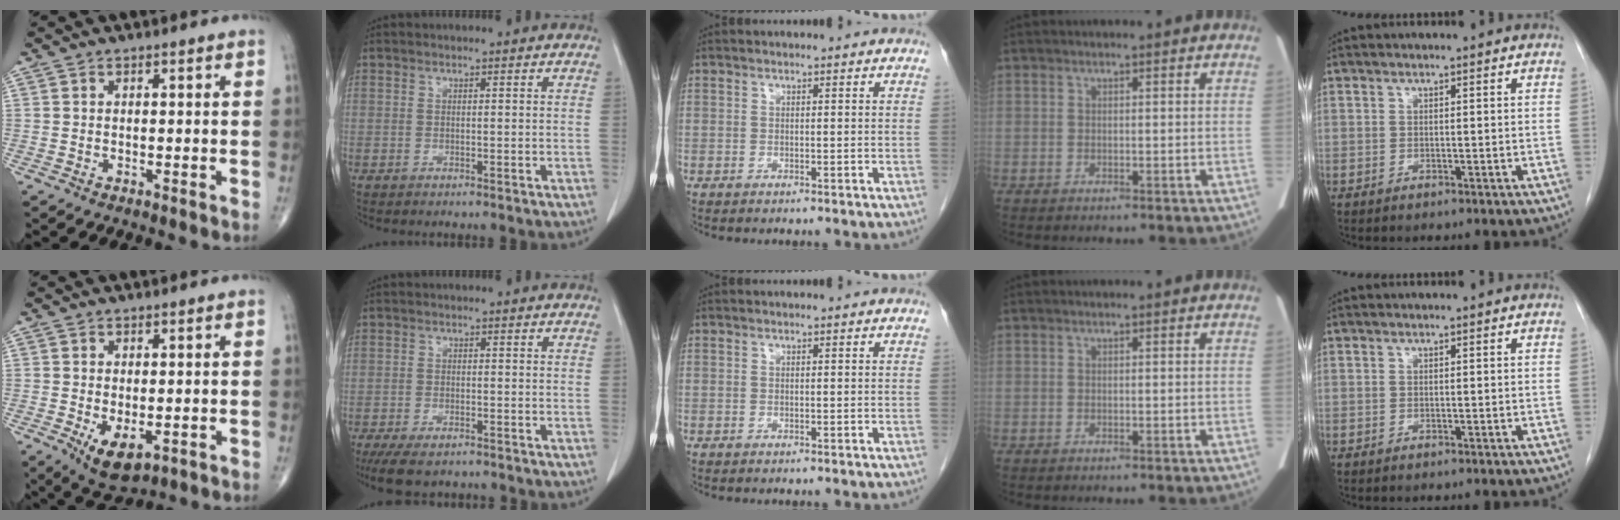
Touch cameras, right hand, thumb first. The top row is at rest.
{"thumb": {"total": 6.4, "force": [-1.8, 3.3, 5.2], "torque": [-0.085, -0.012, -0.017]}, "index": {"total": 7.4, "force": [-5.9, 2.6, 3.7], "torque": [-0.056, -0.010, -0.091]}}